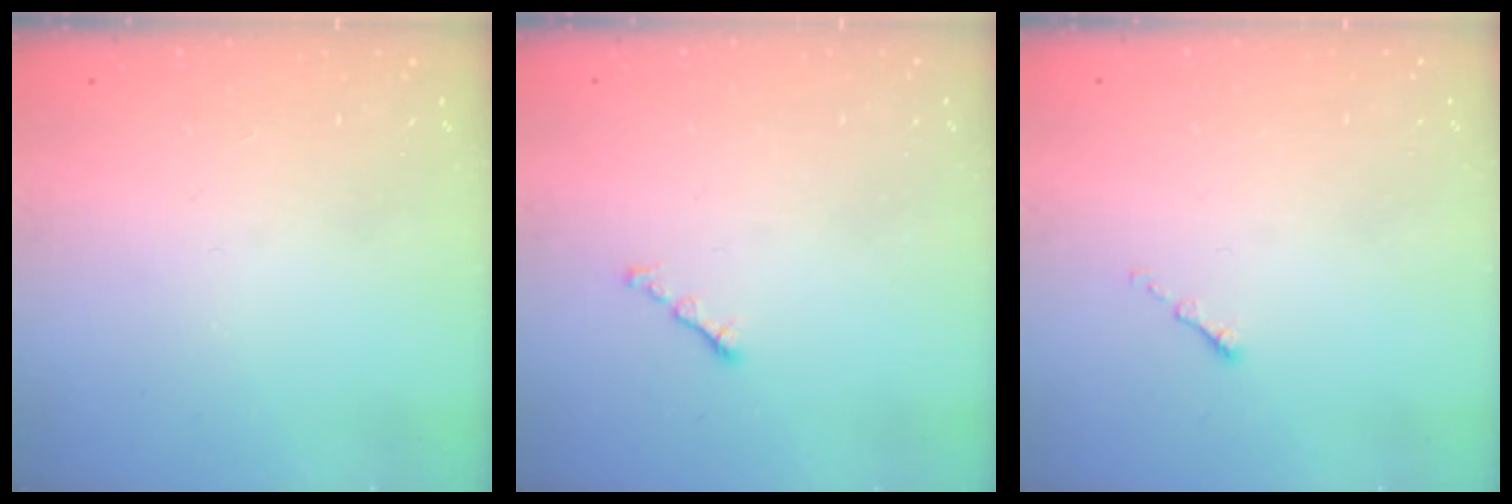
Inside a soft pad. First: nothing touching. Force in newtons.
{"total": 0.8, "press": 0.7, "slide": 0.4}
{"total": 0.0}